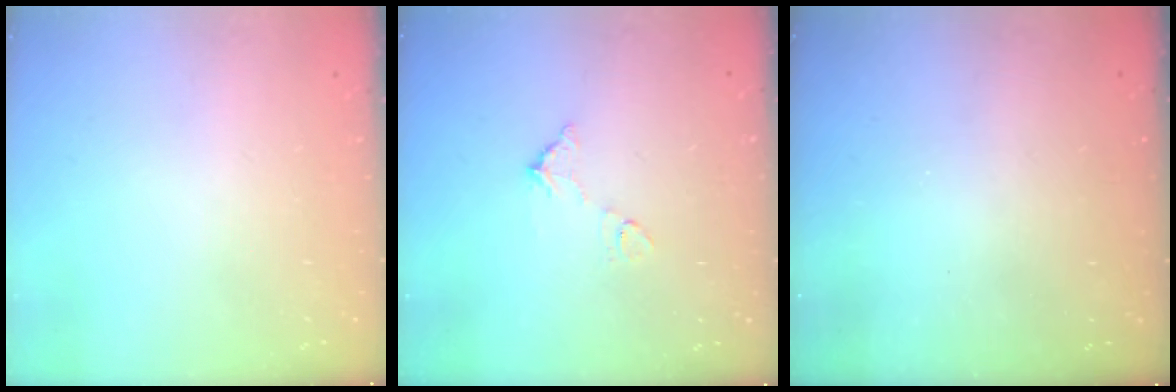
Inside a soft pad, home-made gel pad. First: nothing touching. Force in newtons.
{"total": 6.2, "press": 6.2, "slide": 0.3}
{"total": 3.0, "press": 3.0, "slide": 0.1}